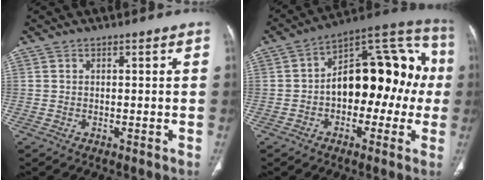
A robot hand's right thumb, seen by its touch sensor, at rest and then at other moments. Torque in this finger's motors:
{"motor_torque": [2.31, 2.59, 1.79, -0.44, 0.11]}